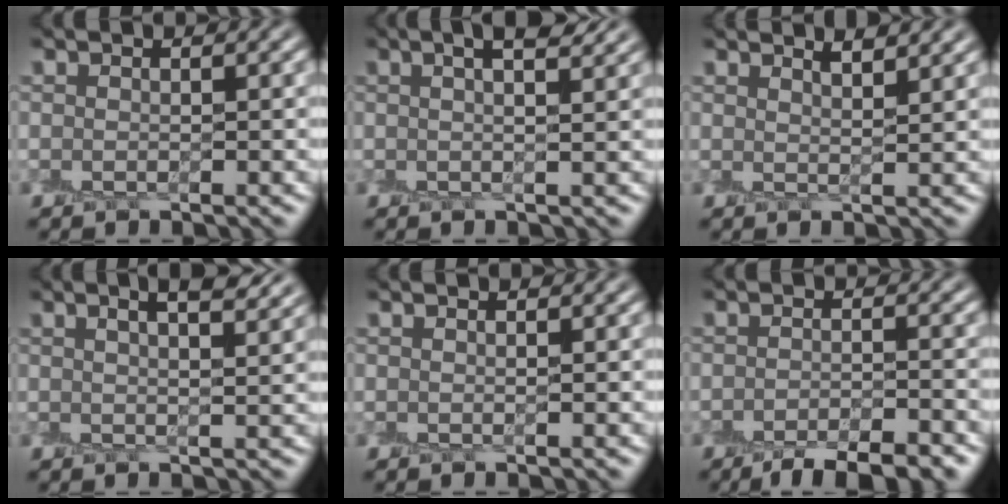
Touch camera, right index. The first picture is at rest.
{"total": 4.0, "force": [2.1, 1.1, 3.3], "torque": [-0.035, 0.015, 0.007]}
{"total": 2.9, "force": [2.4, 0.8, 1.4], "torque": [0.000, 0.010, 0.019]}
{"total": 4.4, "force": [2.6, 1.2, 3.3], "torque": [-0.034, 0.015, 0.022]}
{"total": 0.5, "force": [0.4, 0.1, 0.4], "torque": [-0.005, 0.001, 0.004]}
{"total": 5.0, "force": [-3.7, 1.3, 3.1], "torque": [-0.037, 0.000, -0.060]}